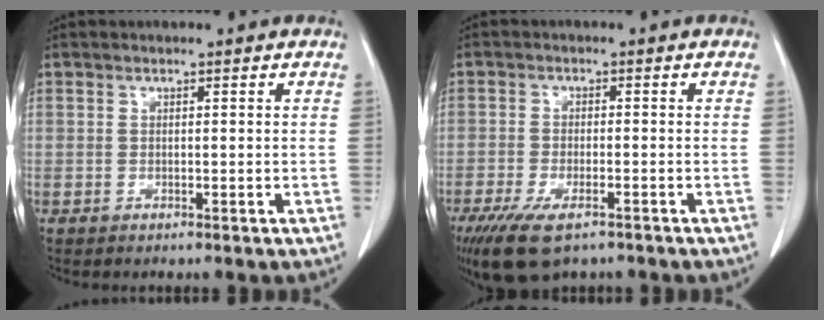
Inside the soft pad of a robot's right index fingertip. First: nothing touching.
{"total": 9.0, "force": [-6.0, 2.9, 5.9], "torque": [-0.104, -0.018, -0.097]}